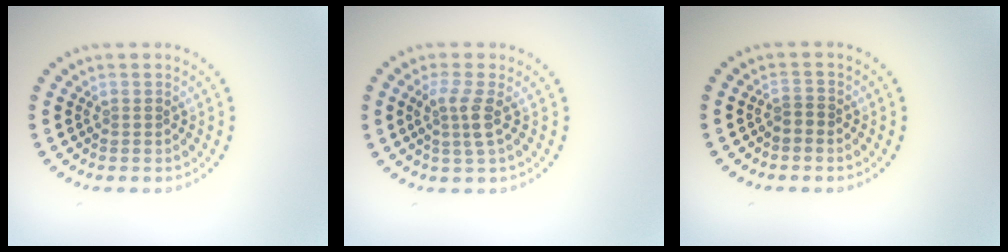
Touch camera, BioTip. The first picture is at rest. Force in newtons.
{"total": 2.2, "press": 1.8, "slide": 1.3}
{"total": 0.6, "press": 0.4, "slide": 0.5}